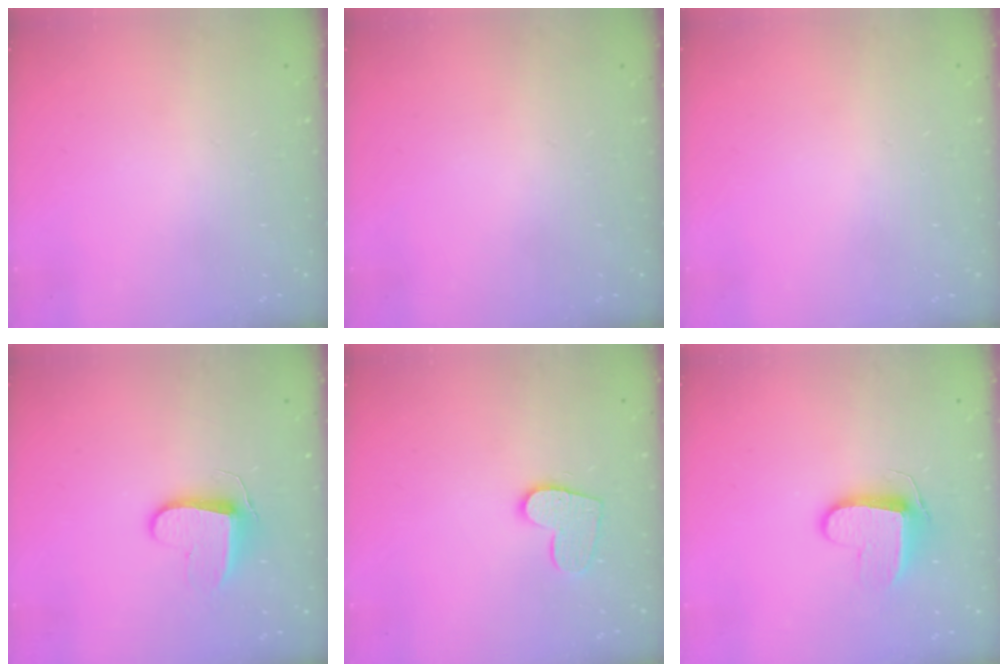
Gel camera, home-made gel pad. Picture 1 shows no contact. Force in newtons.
{"total": 0.0}
{"total": 0.5, "press": 0.5, "slide": 0.1}
{"total": 9.9, "press": 9.9, "slide": 0.3}
{"total": 10.6, "press": 10.5, "slide": 0.8}
{"total": 9.5, "press": 9.5, "slide": 0.1}